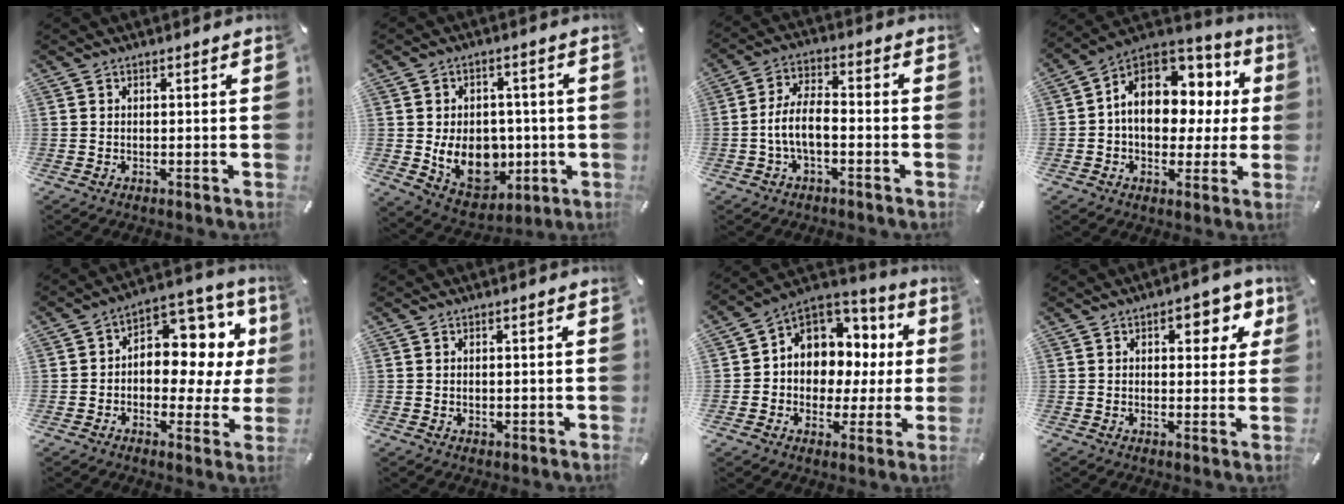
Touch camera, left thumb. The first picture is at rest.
{"total": 13.9, "force": [-1.8, 11.0, 8.3], "torque": [-0.154, 0.000, -0.021]}
{"total": 7.8, "force": [-2.4, 3.7, 6.4], "torque": [-0.132, 0.009, -0.047]}
{"total": 14.8, "force": [3.1, 10.9, 9.5], "torque": [-0.152, -0.015, 0.059]}
{"total": 10.5, "force": [2.2, 7.6, 6.9], "torque": [-0.086, -0.030, 0.039]}
{"total": 0.7, "force": [0.1, 0.6, 0.1], "torque": [-0.004, 0.005, 0.002]}
{"total": 9.8, "force": [2.8, 8.9, 3.2], "torque": [-0.060, -0.034, 0.057]}
{"total": 8.1, "force": [3.4, 4.4, 5.9], "torque": [-0.064, -0.009, 0.051]}